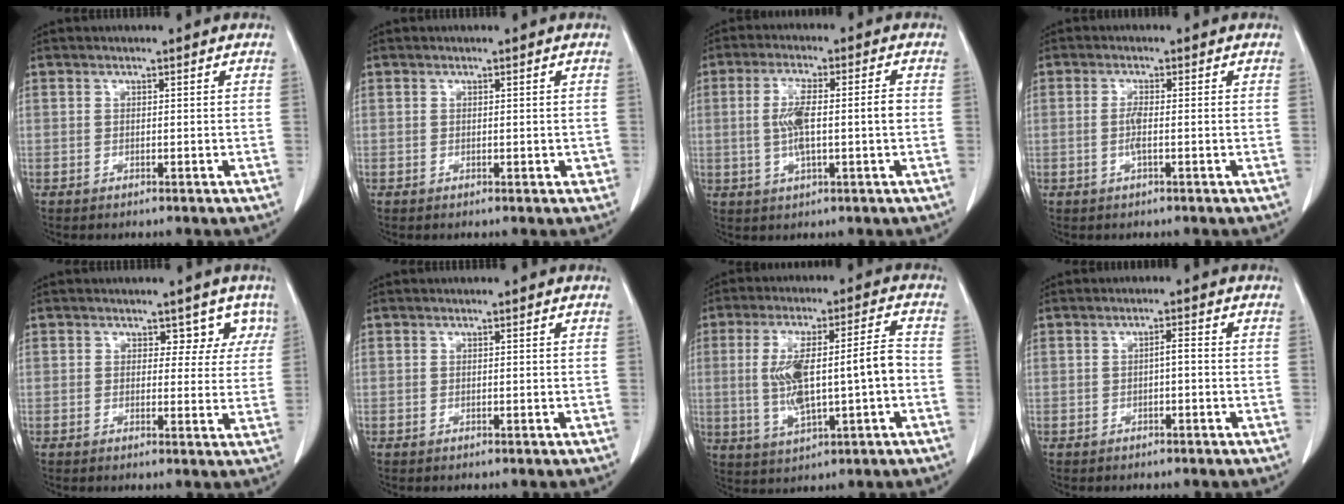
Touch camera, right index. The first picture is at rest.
{"total": 1.2, "force": [-0.1, 0.7, 1.0], "torque": [-0.008, 0.002, 0.003]}
{"total": 8.0, "force": [-0.3, 1.1, 7.9], "torque": [-0.153, 0.010, -0.004]}
{"total": 2.2, "force": [-0.4, 0.1, 2.2], "torque": [-0.048, -0.002, -0.010]}
{"total": 4.0, "force": [2.6, 2.8, 1.2], "torque": [0.010, -0.002, 0.019]}
{"total": 0.0}
{"total": 12.2, "force": [-0.9, 2.2, 12.0], "torque": [-0.227, 0.021, -0.006]}
{"total": 1.4, "force": [-0.3, 0.2, 1.3], "torque": [-0.020, 0.004, -0.006]}